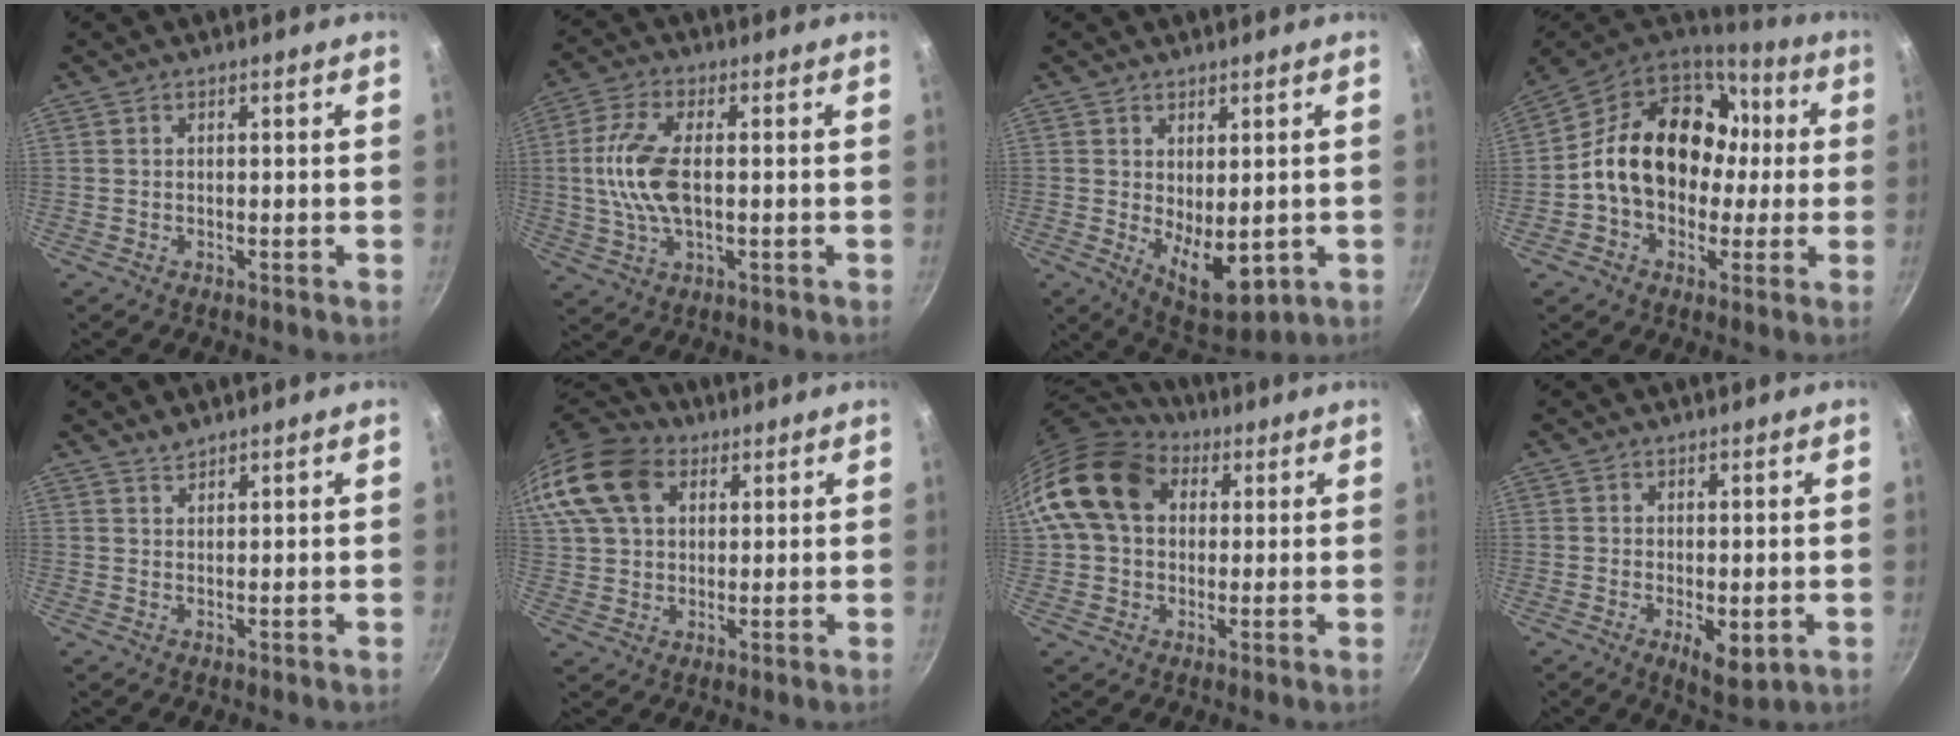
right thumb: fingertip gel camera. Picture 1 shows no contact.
{"total": 10.7, "force": [0.0, 4.9, 9.5], "torque": [-0.194, 0.011, -0.006]}
{"total": 9.1, "force": [-0.4, 4.9, 7.6], "torque": [-0.090, -0.024, 0.016]}
{"total": 21.2, "force": [1.2, 16.0, 13.8], "torque": [-0.202, 0.050, 0.016]}
{"total": 1.6, "force": [1.5, 0.3, 0.2], "torque": [-0.002, -0.006, 0.031]}
{"total": 19.9, "force": [7.8, 14.3, 11.4], "torque": [-0.253, 0.027, 0.135]}
{"total": 16.4, "force": [4.4, 12.2, 10.0], "torque": [-0.168, 0.021, 0.065]}
{"total": 5.5, "force": [-1.1, 2.5, 4.7], "torque": [-0.065, -0.012, -0.009]}